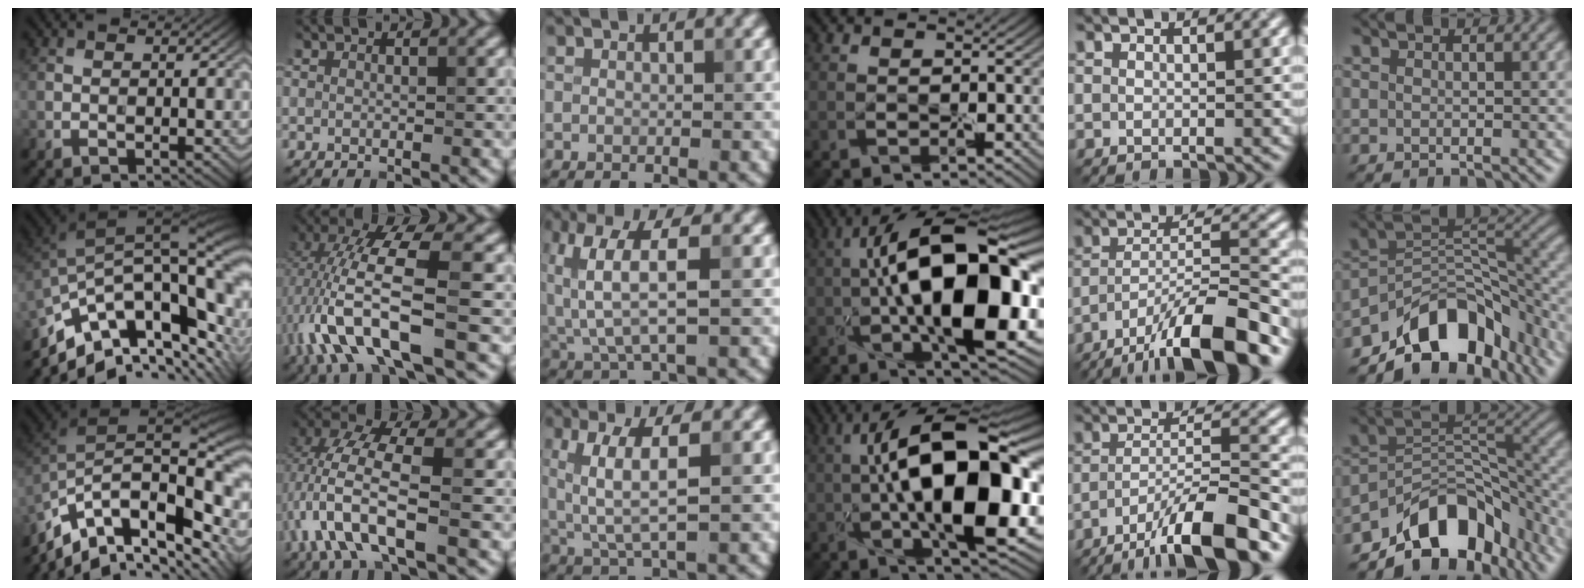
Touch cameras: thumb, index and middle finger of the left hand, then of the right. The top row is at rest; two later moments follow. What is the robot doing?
{"motion": "wrap", "object": "adhesive wrap"}